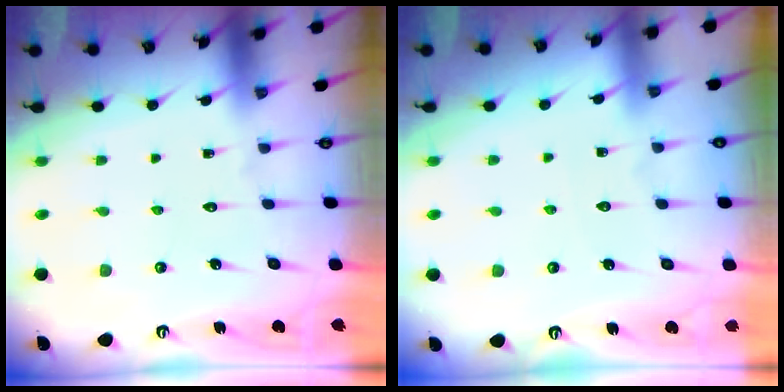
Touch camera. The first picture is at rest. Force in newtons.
{"total": 2.0, "press": 2.0, "slide": 0.3}